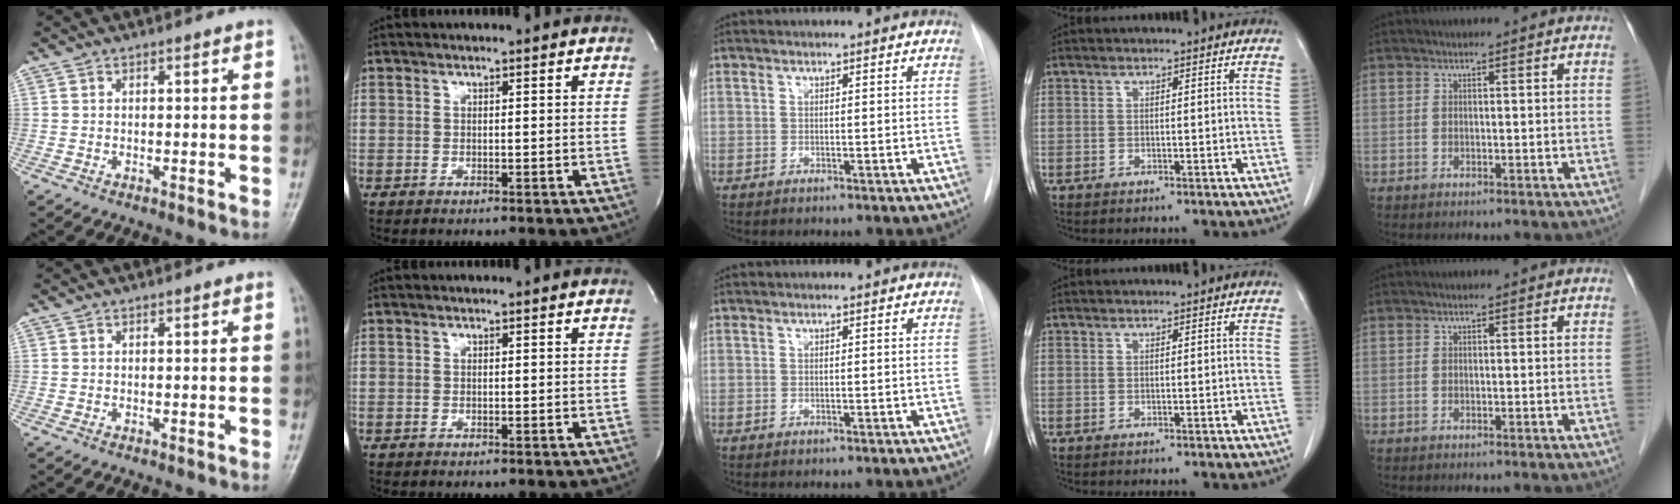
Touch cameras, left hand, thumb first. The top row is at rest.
{}